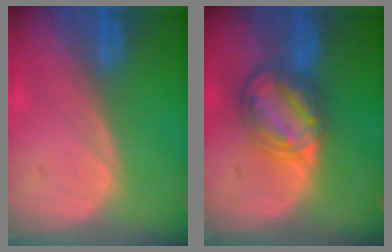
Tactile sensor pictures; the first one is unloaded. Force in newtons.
{"total": 8.3, "press": 7.1, "slide": 4.4}